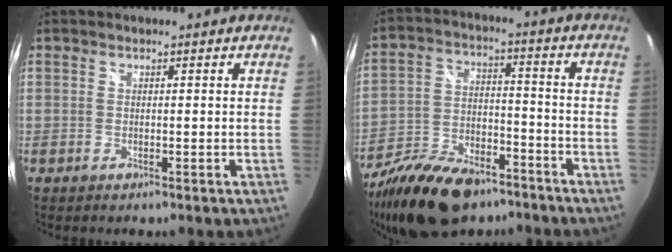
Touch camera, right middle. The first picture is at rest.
{"total": 19.4, "force": [-14.0, 8.6, 10.4], "torque": [-0.212, -0.011, -0.238]}